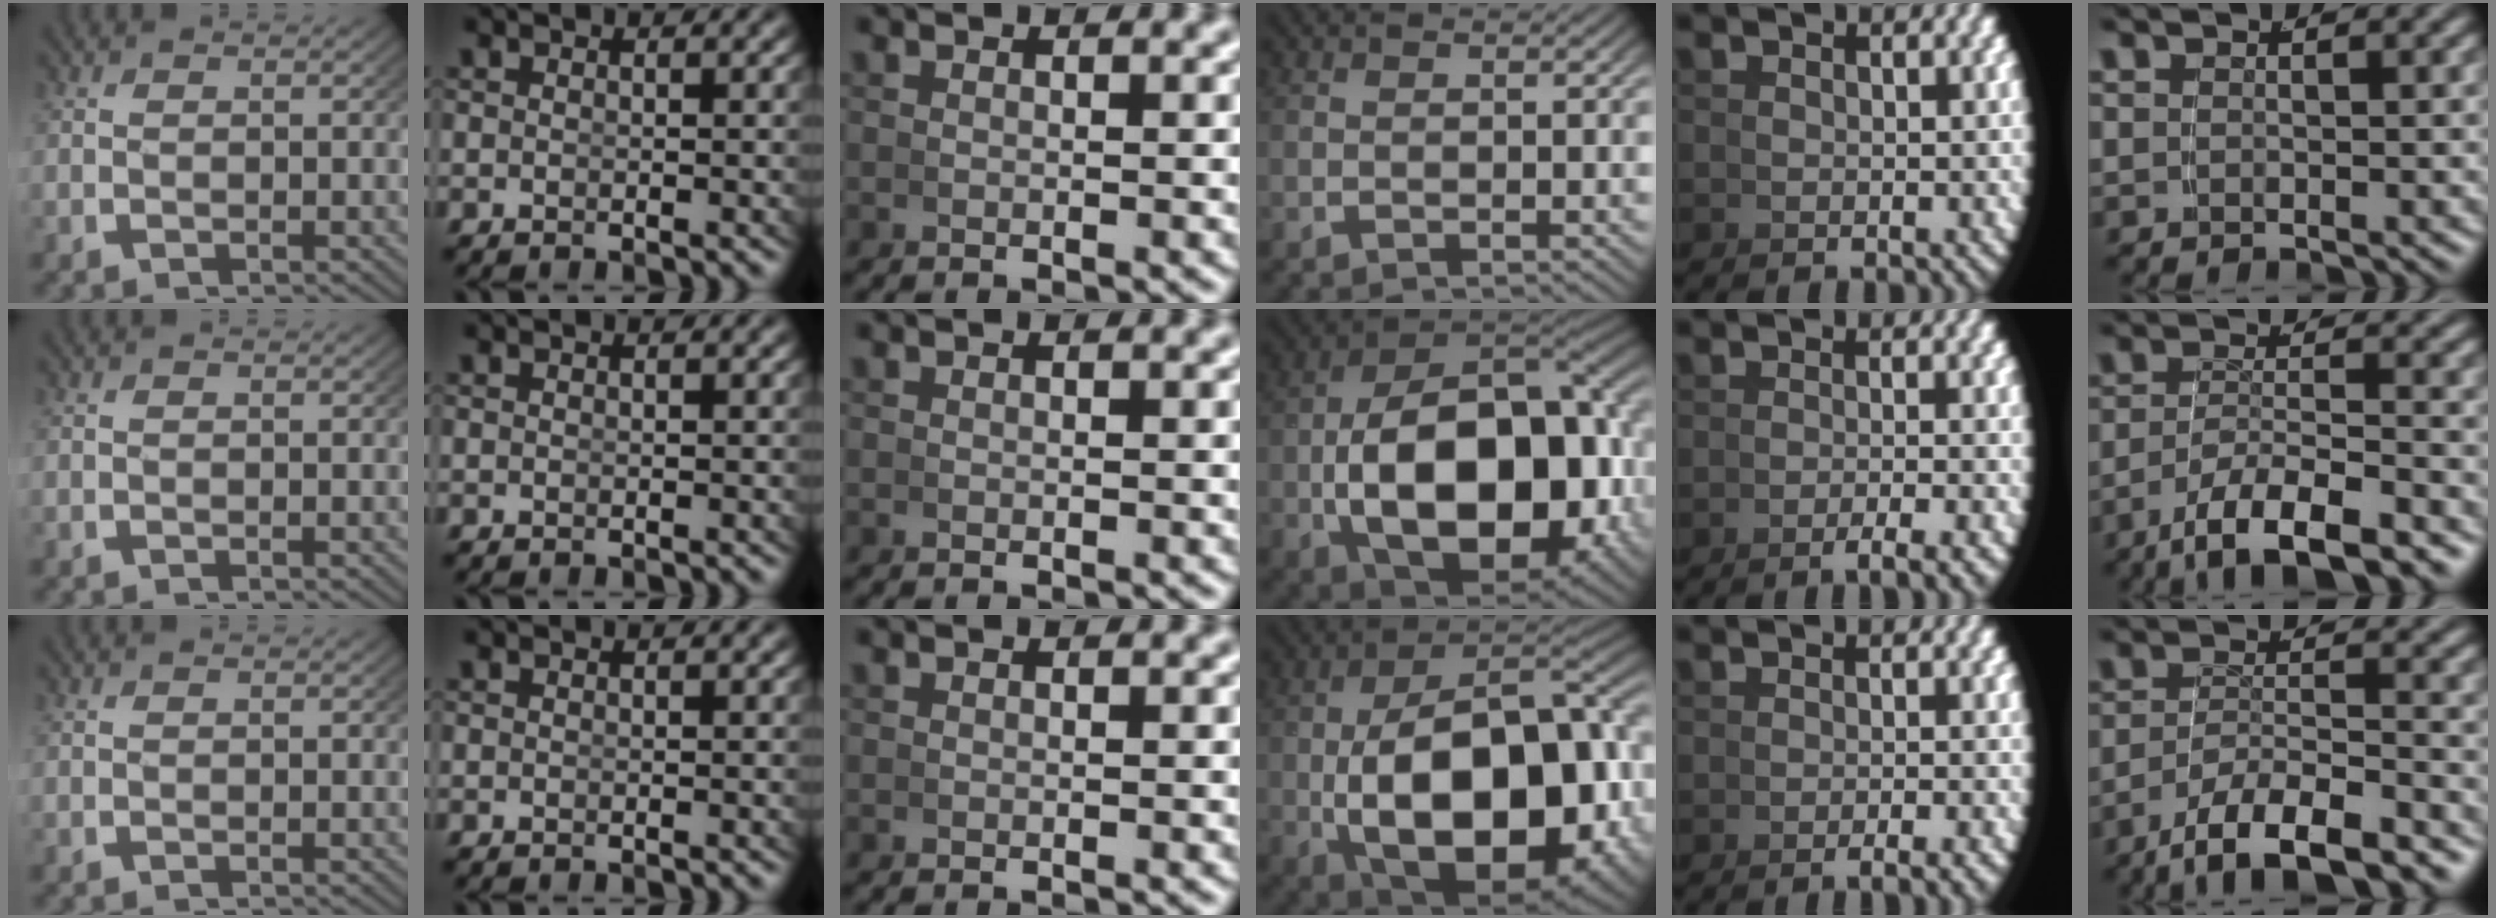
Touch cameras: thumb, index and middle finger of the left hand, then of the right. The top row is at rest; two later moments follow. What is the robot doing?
{"motion": "grasp_and_lifting", "object": "photo album"}